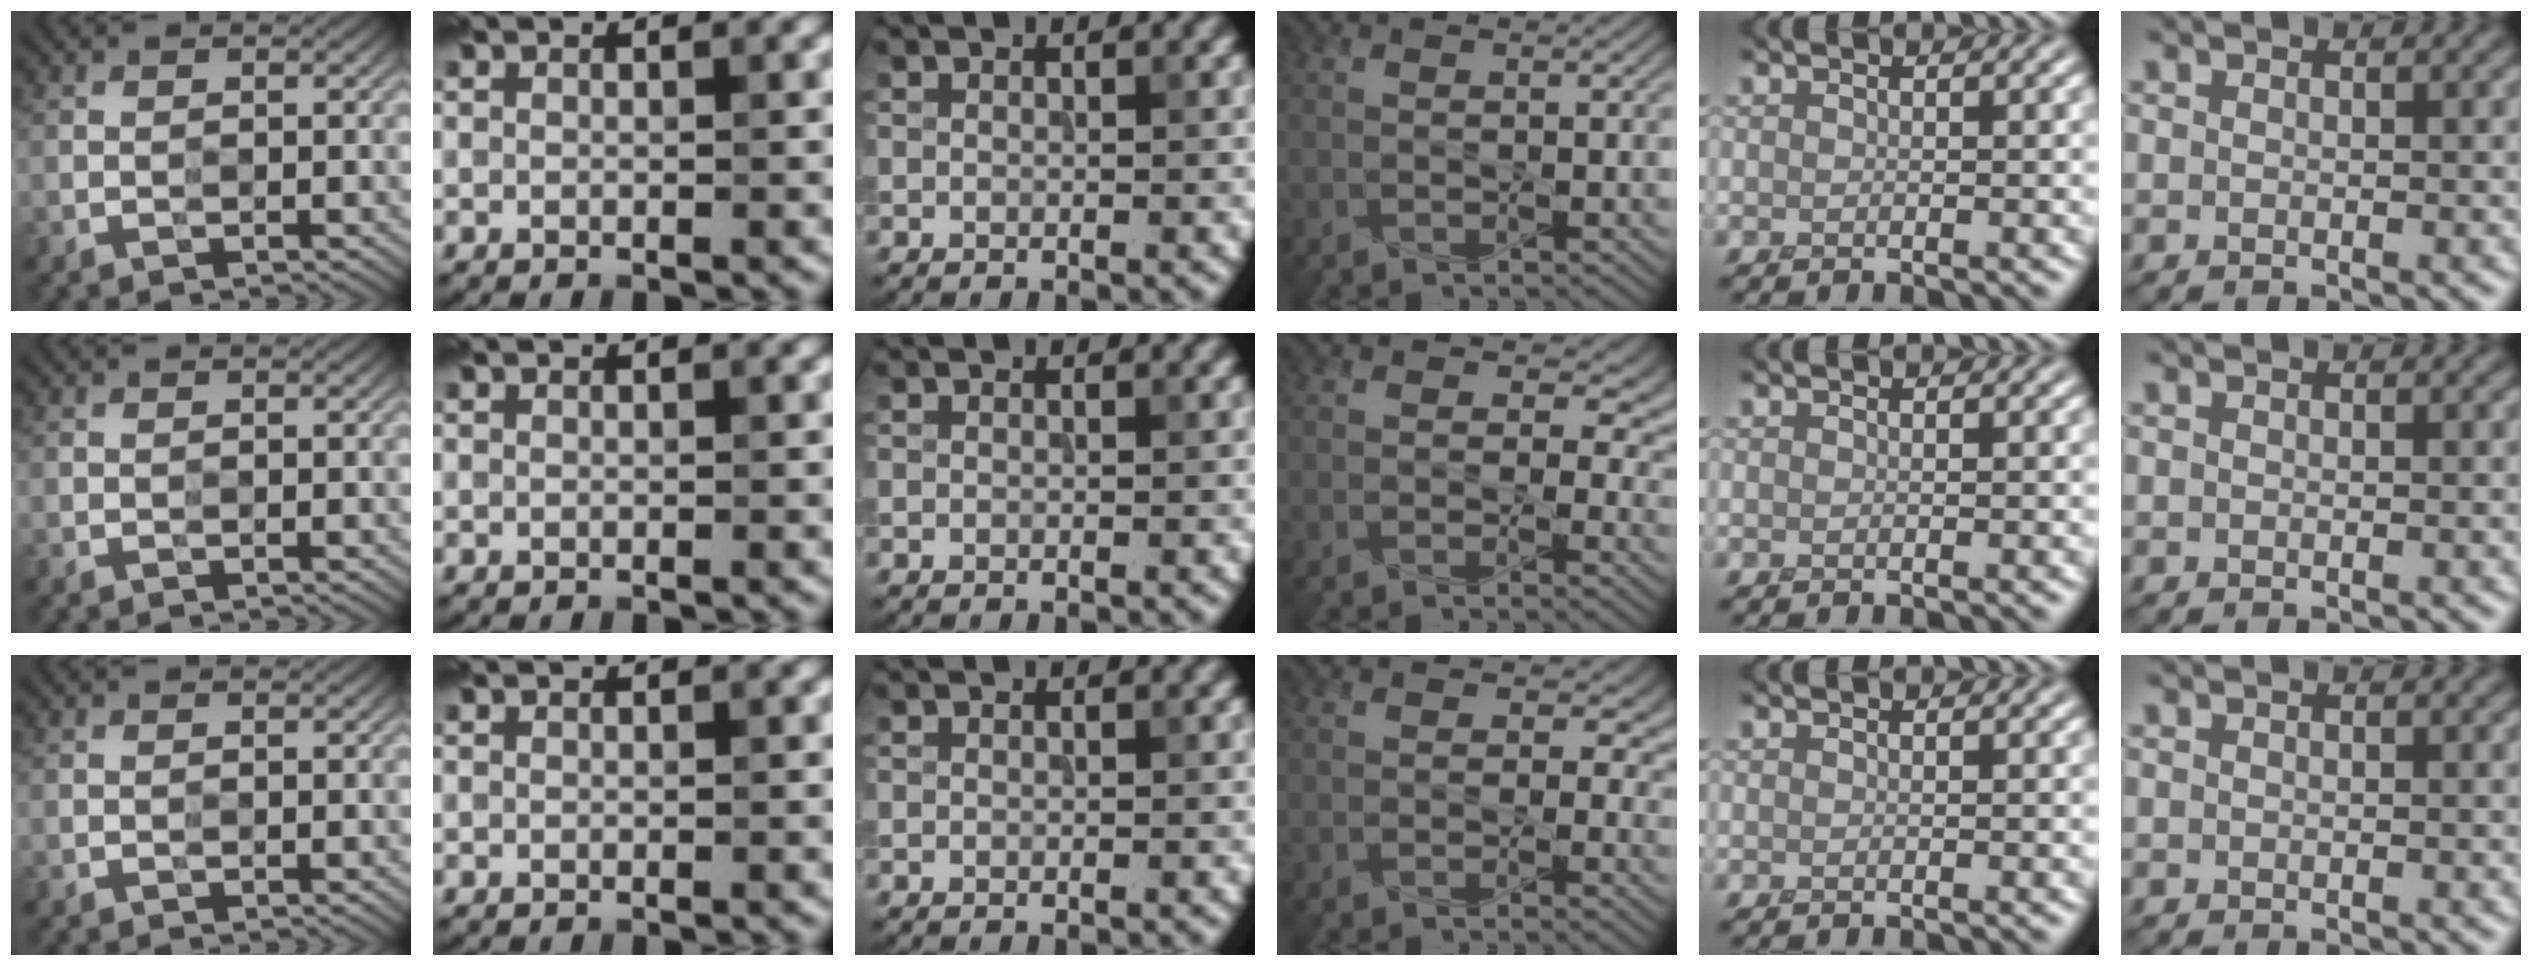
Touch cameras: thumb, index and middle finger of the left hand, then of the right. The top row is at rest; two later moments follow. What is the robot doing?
{"motion": "press", "object": "syringe"}